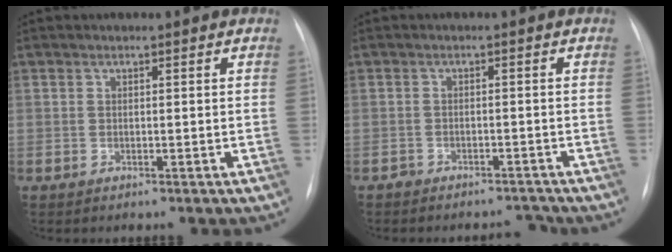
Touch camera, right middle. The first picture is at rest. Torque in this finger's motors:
{"motor_torque": [-0.41, -0.03, 0.00, -0.01]}